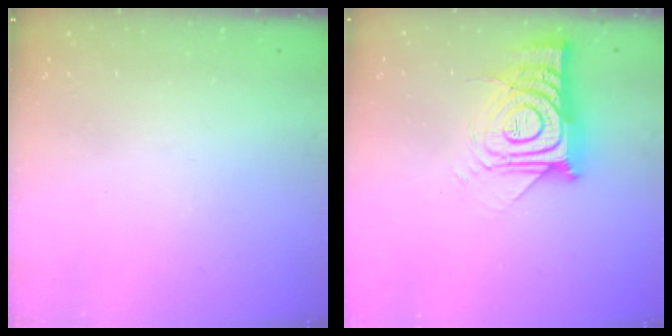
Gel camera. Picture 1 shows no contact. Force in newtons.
{"total": 15.3, "press": 15.2, "slide": 1.4}